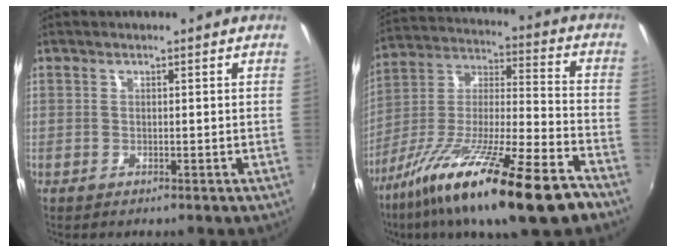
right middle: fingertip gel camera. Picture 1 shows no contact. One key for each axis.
{"total": 25.1, "fx": -16.1, "fy": 4.0, "fz": 18.8, "tx": -0.326, "ty": -0.050, "tz": -0.272}